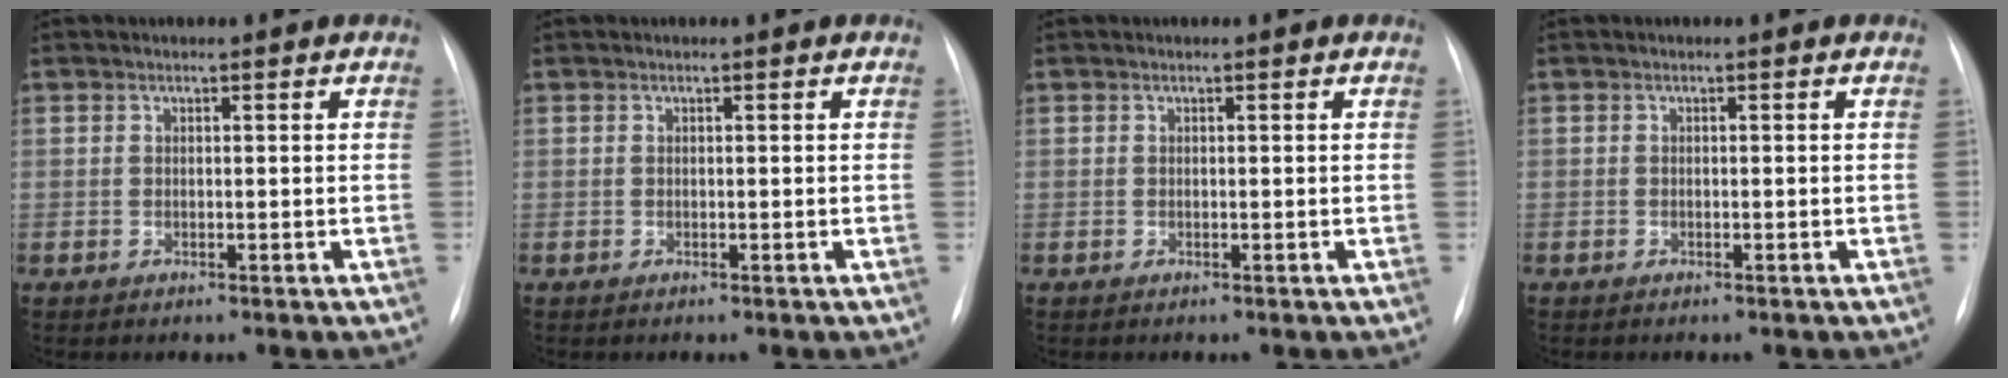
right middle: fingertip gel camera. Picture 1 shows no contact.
{"total": 0.0}
{"total": 0.0}
{"total": 0.0}